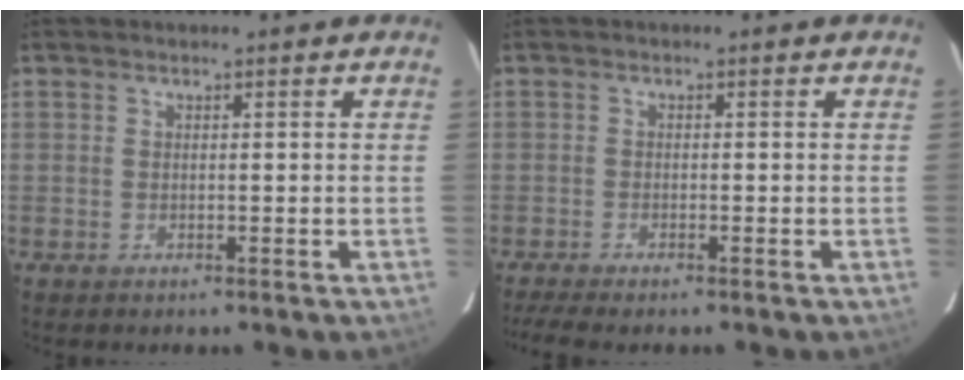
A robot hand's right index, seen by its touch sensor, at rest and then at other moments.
{"total": 4.2, "force": [-3.5, 0.3, 2.3], "torque": [-0.057, -0.014, -0.063]}